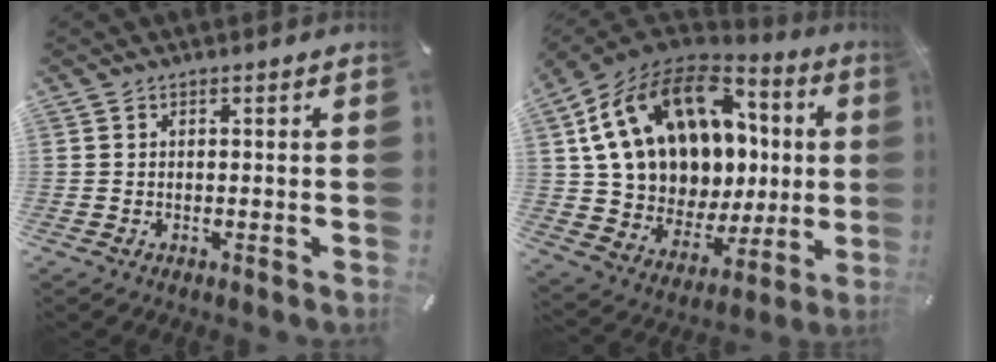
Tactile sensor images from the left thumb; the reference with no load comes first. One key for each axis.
{"total": 19.8, "fx": 7.5, "fy": 13.9, "fz": 12.0, "tx": -0.232, "ty": -0.045, "tz": 0.148}